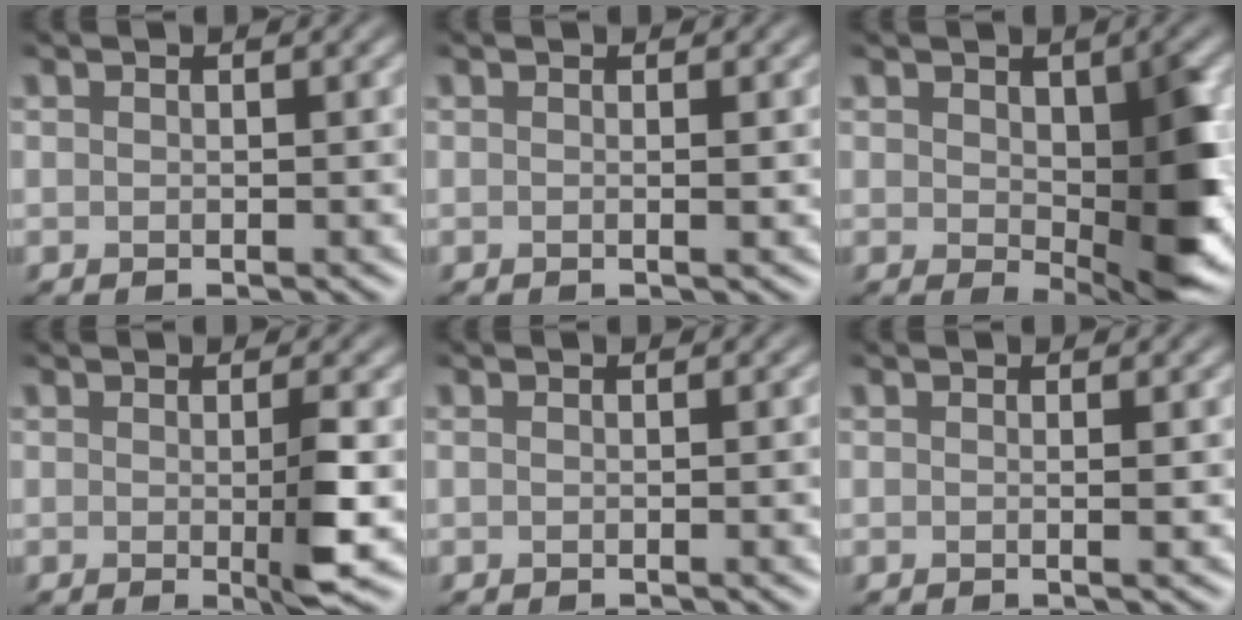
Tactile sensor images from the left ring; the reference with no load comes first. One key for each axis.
{"total": 1.0, "fx": -0.2, "fy": 0.3, "fz": 0.9, "tx": -0.014, "ty": 0.000, "tz": -0.009}
{"total": 6.9, "fx": -0.1, "fy": 3.1, "fz": 6.2, "tx": -0.095, "ty": -0.011, "tz": 0.011}
{"total": 3.2, "fx": -0.5, "fy": 0.2, "fz": 3.1, "tx": -0.056, "ty": -0.011, "tz": -0.006}
{"total": 2.7, "fx": -0.2, "fy": 1.0, "fz": 2.5, "tx": -0.016, "ty": 0.004, "tz": -0.008}
{"total": 1.3, "fx": -0.2, "fy": 0.4, "fz": 1.2, "tx": -0.019, "ty": 0.001, "tz": -0.011}